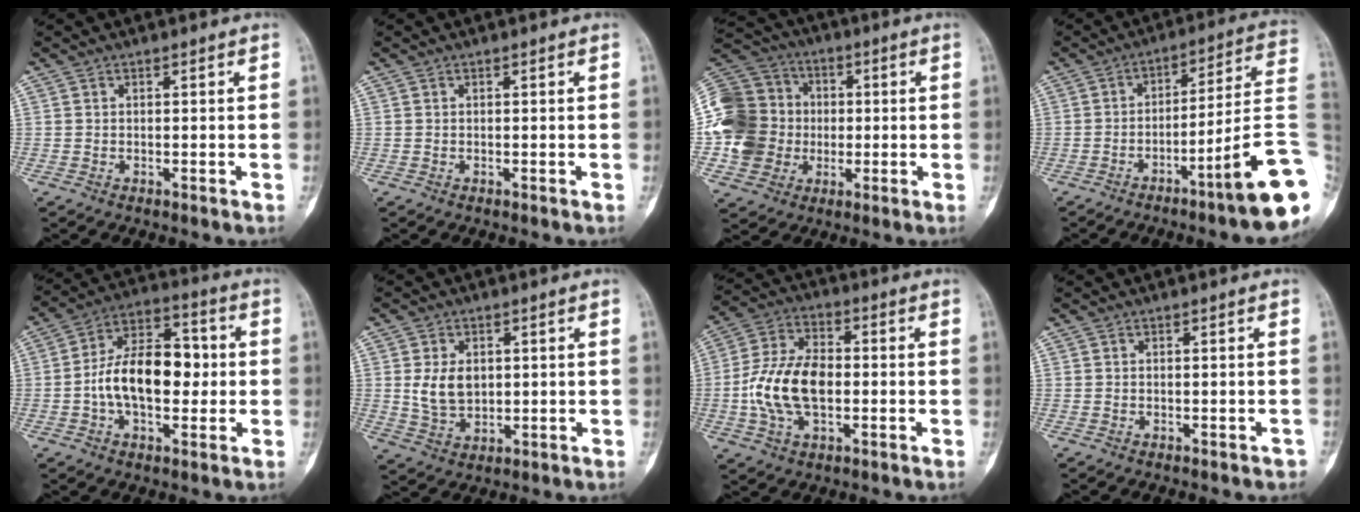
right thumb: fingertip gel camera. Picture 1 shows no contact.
{"total": 0.0}
{"total": 18.5, "force": [-0.7, 16.6, 8.2], "torque": [-0.155, 0.033, -0.007]}
{"total": 16.8, "force": [-6.2, 1.4, 15.6], "torque": [-0.175, 0.042, -0.090]}
{"total": 15.2, "force": [-0.9, 8.9, 12.3], "torque": [-0.189, 0.037, -0.022]}
{"total": 6.9, "force": [1.0, 4.9, 4.7], "torque": [-0.072, -0.008, 0.028]}
{"total": 13.5, "force": [-1.6, 8.0, 10.7], "torque": [-0.208, 0.024, -0.031]}
{"total": 1.1, "force": [-0.9, 0.5, 0.5], "torque": [-0.010, 0.005, -0.007]}